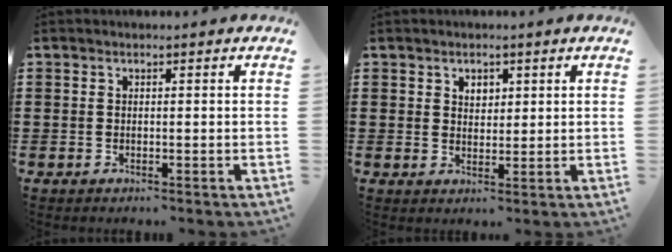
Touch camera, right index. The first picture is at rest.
{"total": 2.0, "force": [1.1, 1.4, 0.8], "torque": [-0.021, 0.006, 0.020]}